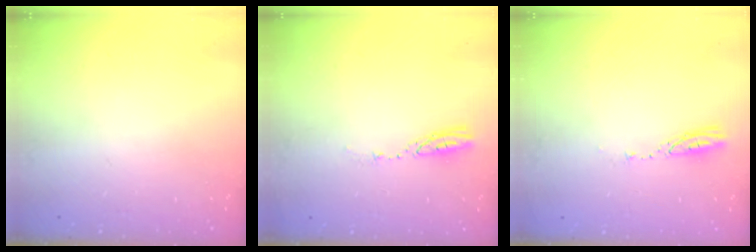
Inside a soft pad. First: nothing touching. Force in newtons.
{"total": 3.3, "press": 3.3, "slide": 0.2}
{"total": 3.5, "press": 3.4, "slide": 0.3}